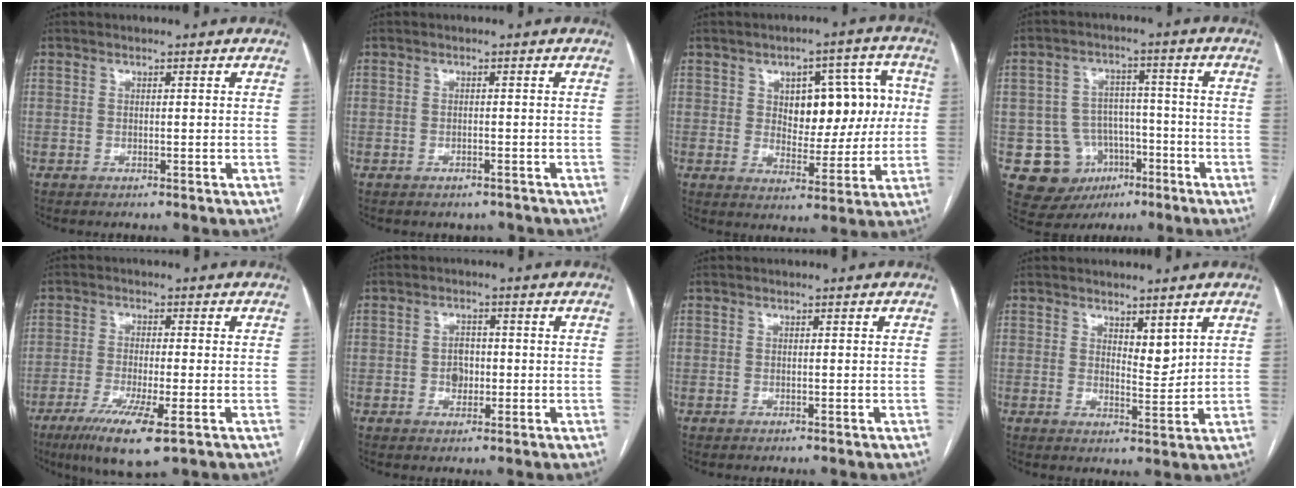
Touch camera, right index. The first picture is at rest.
{"total": 1.6, "force": [-1.3, 0.9, 0.3], "torque": [-0.009, 0.004, -0.012]}
{"total": 10.8, "force": [1.9, 5.9, 8.9], "torque": [-0.106, 0.031, 0.037]}
{"total": 10.4, "force": [-3.8, 9.2, 2.8], "torque": [-0.047, 0.029, -0.045]}
{"total": 9.1, "force": [-4.7, 1.0, 7.7], "torque": [-0.141, -0.026, -0.078]}
{"total": 2.9, "force": [-0.4, 2.2, 1.9], "torque": [-0.026, 0.006, -0.006]}
{"total": 0.0}
{"total": 3.3, "force": [2.2, 1.2, 2.2], "torque": [-0.036, -0.012, 0.043]}